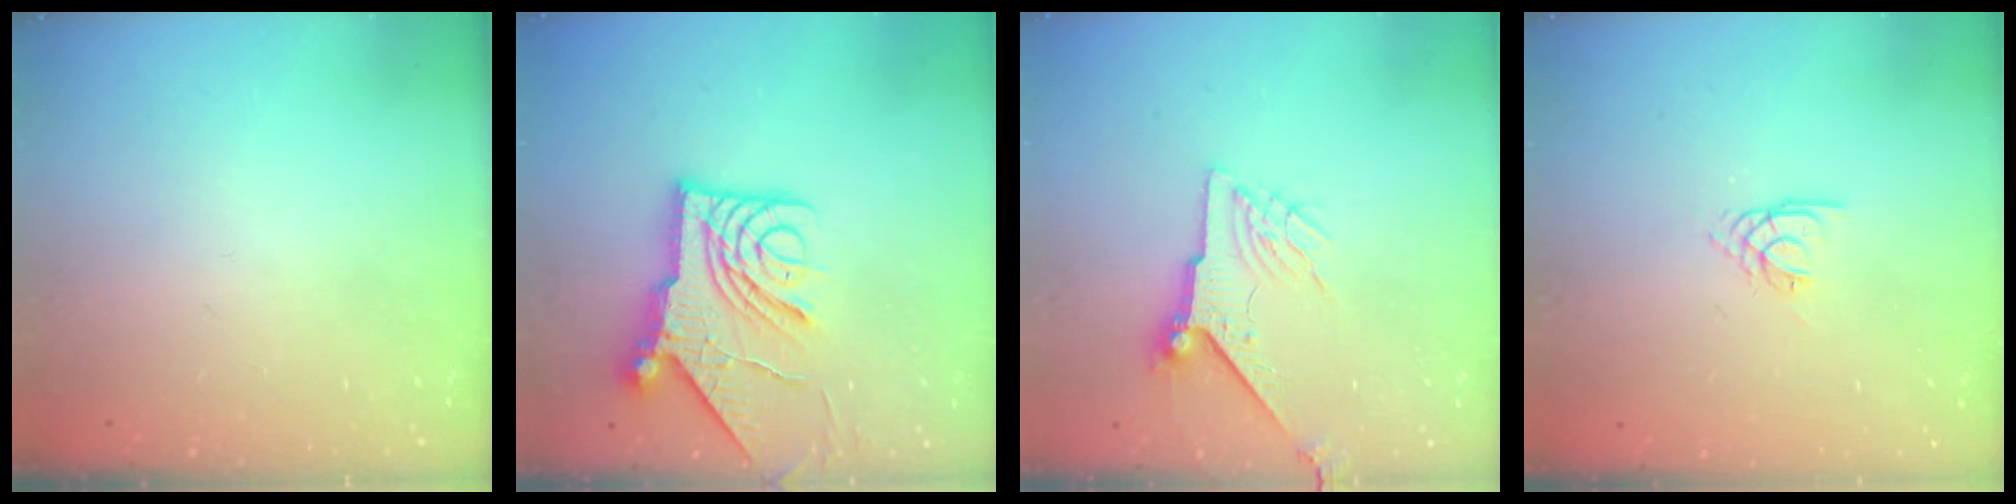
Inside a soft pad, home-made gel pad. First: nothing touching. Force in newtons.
{"total": 13.7, "press": 13.6, "slide": 1.5}
{"total": 7.0, "press": 6.9, "slide": 1.0}
{"total": 1.4, "press": 1.3, "slide": 0.3}